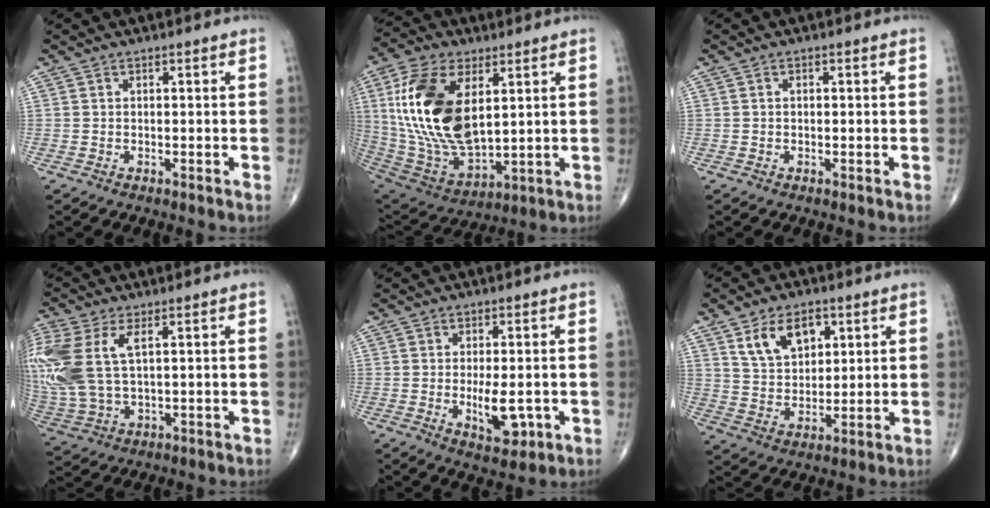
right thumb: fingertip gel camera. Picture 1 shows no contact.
{"total": 22.5, "force": [5.2, 11.9, 18.4], "torque": [-0.360, -0.026, 0.103]}
{"total": 0.6, "force": [0.1, 0.3, 0.5], "torque": [-0.011, 0.001, 0.002]}
{"total": 17.8, "force": [4.5, 9.4, 14.4], "torque": [-0.375, -0.001, 0.094]}
{"total": 6.6, "force": [-1.2, 2.8, 5.9], "torque": [-0.083, -0.011, -0.010]}
{"total": 10.0, "force": [4.7, 6.2, 6.2], "torque": [-0.083, -0.021, 0.090]}